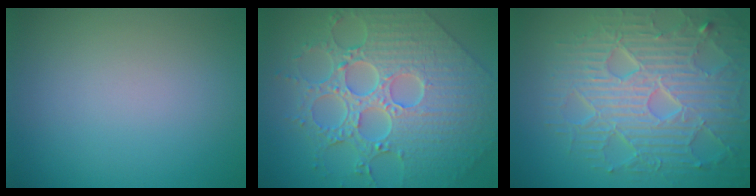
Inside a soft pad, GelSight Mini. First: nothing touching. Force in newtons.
{"total": 9.3, "press": 7.0, "slide": 6.2}
{"total": 9.0, "press": 6.4, "slide": 6.3}